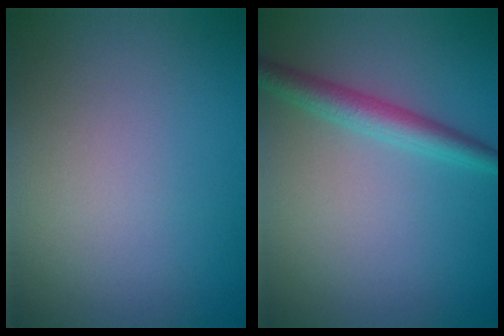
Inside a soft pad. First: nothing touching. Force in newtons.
{"total": 2.9, "press": 2.9, "slide": 0.1}